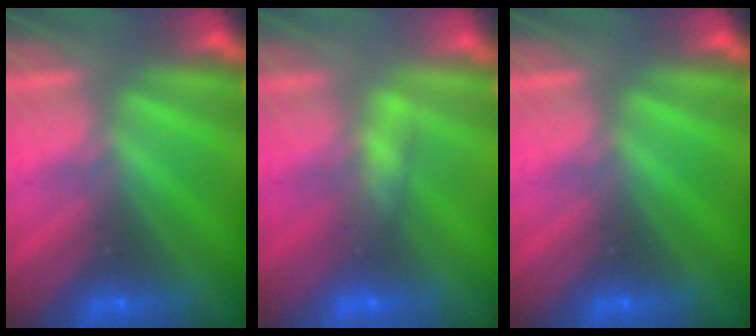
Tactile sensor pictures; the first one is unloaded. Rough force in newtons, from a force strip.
{"total": 2.4}
{"total": 0.0}